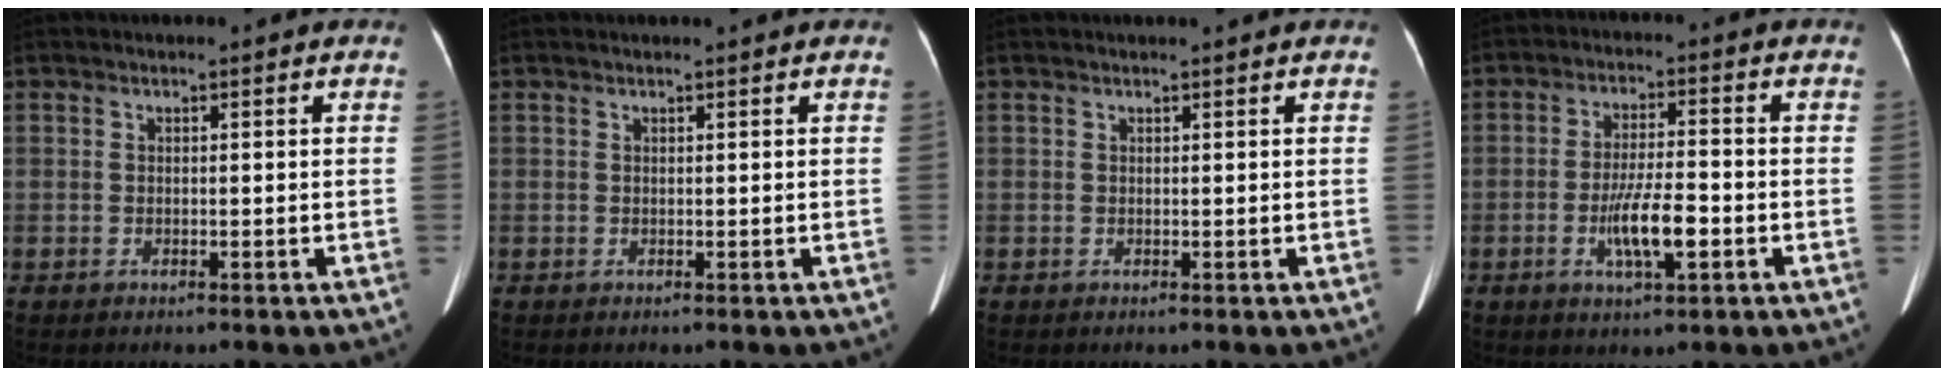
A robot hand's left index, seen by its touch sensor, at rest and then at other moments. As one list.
[{"total": 0.8, "force": [0.8, 0.0, 0.2], "torque": [-0.009, 0.007, 0.011]}, {"total": 1.0, "force": [1.0, 0.0, 0.3], "torque": [-0.011, 0.009, 0.015]}, {"total": 7.2, "force": [-2.3, 1.3, 6.7], "torque": [-0.130, -0.003, -0.039]}]